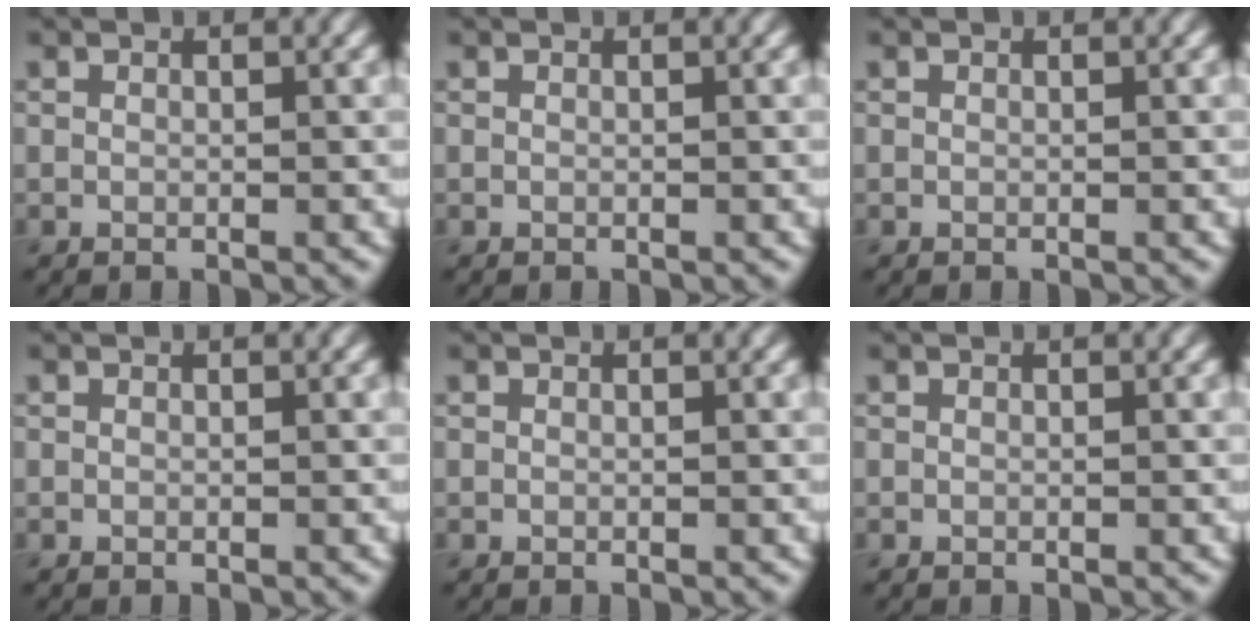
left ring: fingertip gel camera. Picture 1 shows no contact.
{"total": 0.0}
{"total": 0.0}
{"total": 0.0}
{"total": 0.0}
{"total": 0.0}